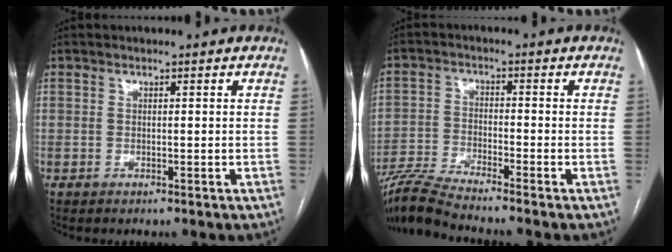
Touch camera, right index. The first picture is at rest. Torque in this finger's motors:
{"motor_torque": [-0.17, -0.51, 0.01, 0.03]}